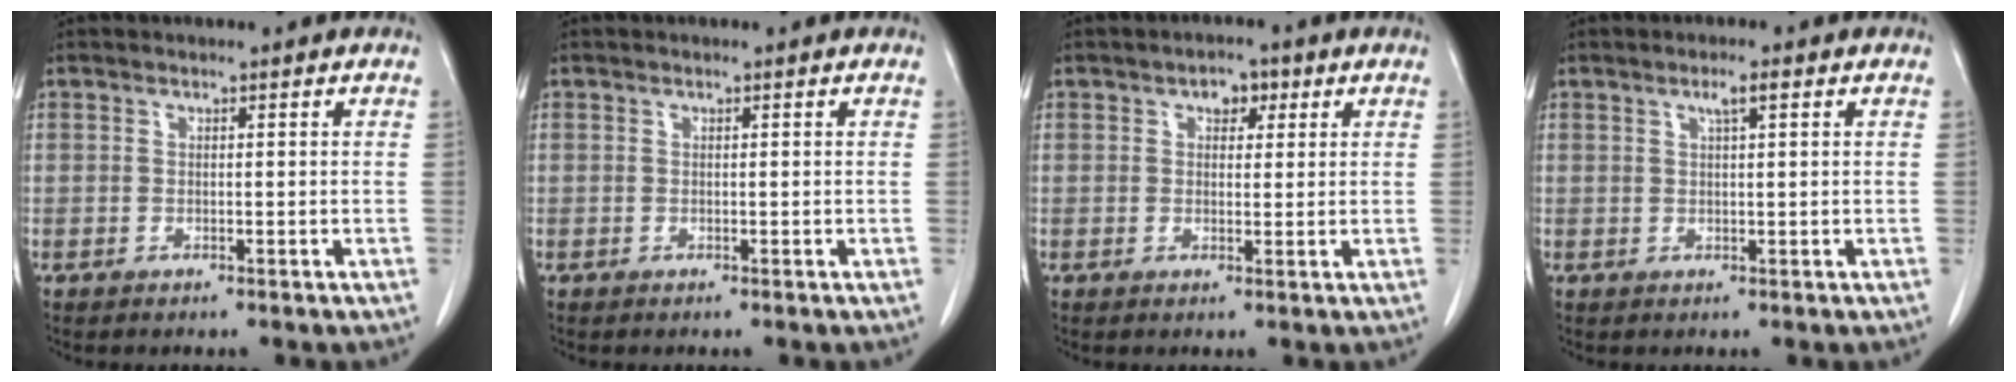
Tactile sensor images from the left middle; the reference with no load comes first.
{"total": 0.0}
{"total": 2.8, "force": [1.3, 1.8, 1.7], "torque": [-0.021, 0.010, 0.017]}
{"total": 1.9, "force": [0.9, 0.1, 1.6], "torque": [-0.031, 0.003, 0.016]}